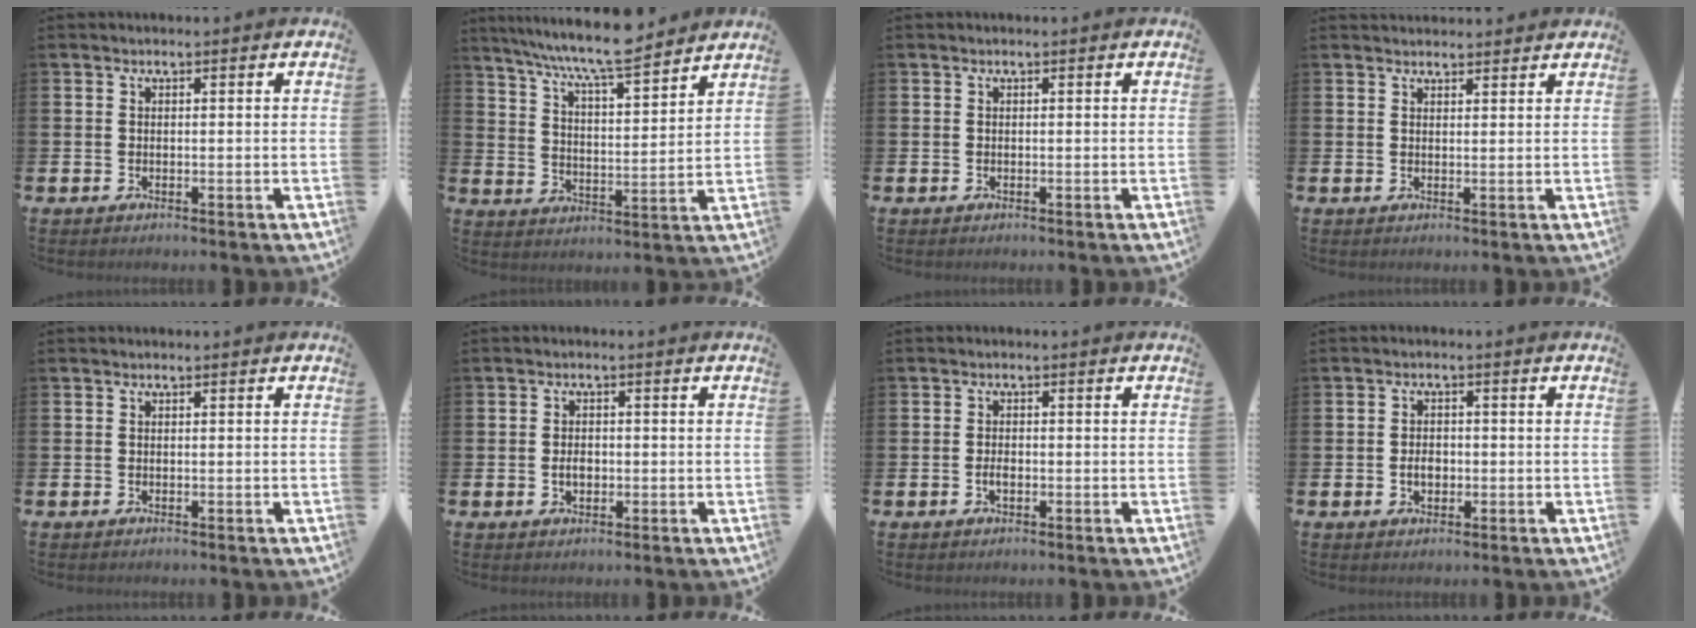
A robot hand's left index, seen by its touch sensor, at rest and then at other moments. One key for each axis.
{"total": 8.4, "fx": 7.9, "fy": 0.1, "fz": 2.9, "tx": -0.078, "ty": -0.052, "tz": 0.137}
{"total": 0.0}
{"total": 1.9, "fx": 1.8, "fy": 0.5, "fz": 0.0, "tx": 0.006, "ty": -0.007, "tz": 0.032}
{"total": 0.0}
{"total": 2.1, "fx": -0.3, "fy": 1.4, "fz": 1.6, "tx": -0.020, "ty": 0.003, "tz": -0.010}
{"total": 1.6, "fx": -0.5, "fy": 0.8, "fz": 1.3, "tx": -0.022, "ty": 0.001, "tz": -0.011}
{"total": 2.5, "fx": -0.5, "fy": 1.7, "fz": 1.7, "tx": -0.016, "ty": -0.002, "tz": -0.015}